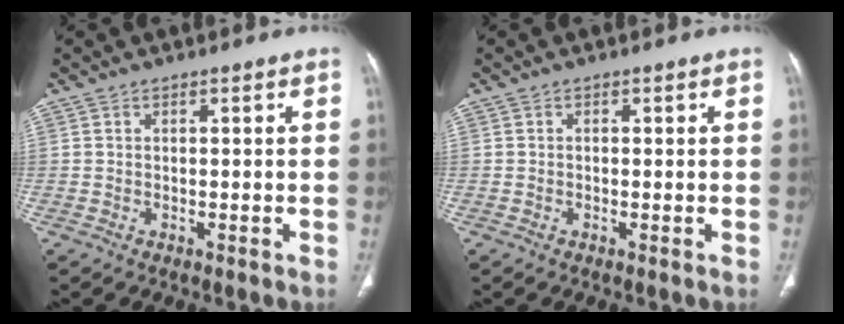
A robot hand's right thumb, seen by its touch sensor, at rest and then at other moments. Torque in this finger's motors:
{"motor_torque": [-0.32, 0.11, -0.39, 0.26, -0.03]}